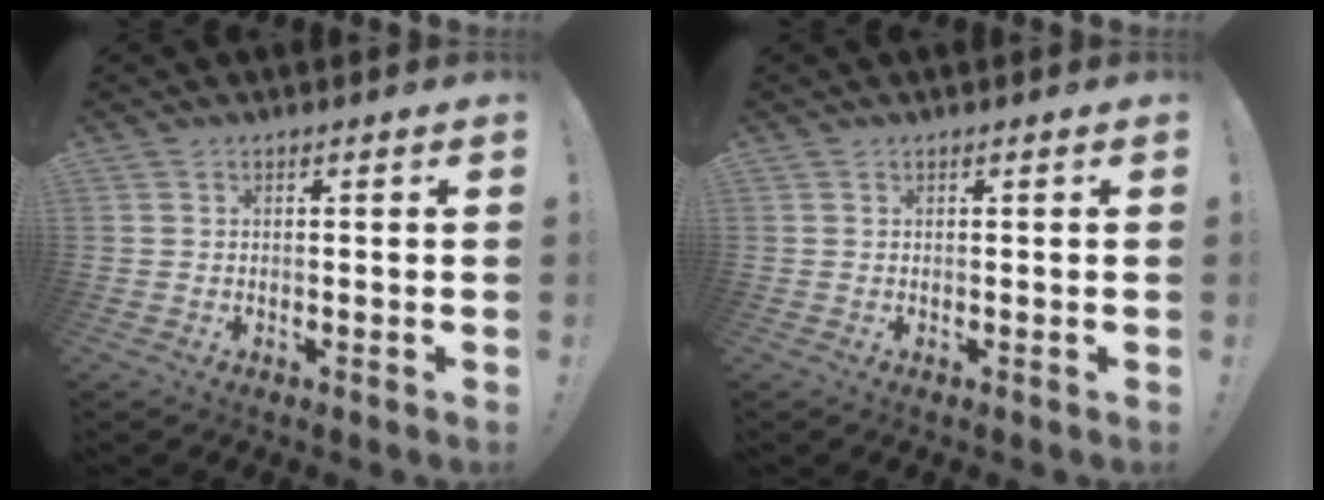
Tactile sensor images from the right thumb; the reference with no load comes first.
{"total": 0.0}